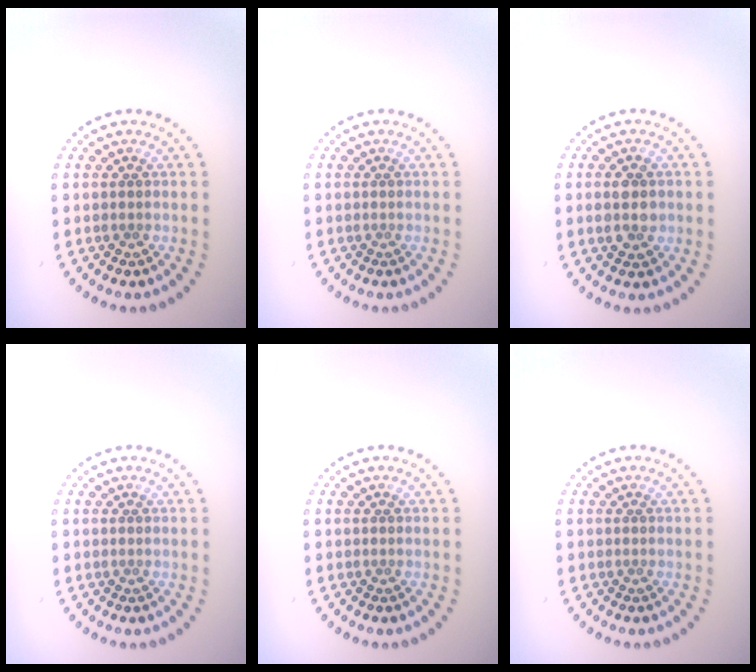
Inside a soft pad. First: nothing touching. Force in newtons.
{"total": 0.0}
{"total": 2.9, "press": 2.9, "slide": 0.1}
{"total": 0.0}
{"total": 0.0}
{"total": 0.0}